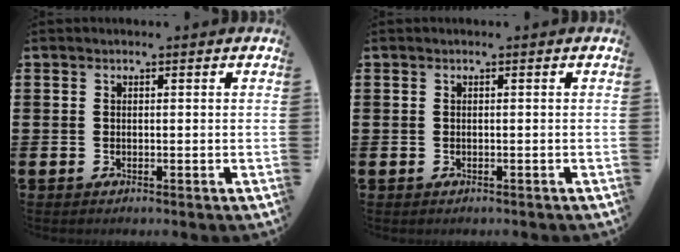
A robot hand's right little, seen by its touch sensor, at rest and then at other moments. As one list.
[{"total": 0.0}]